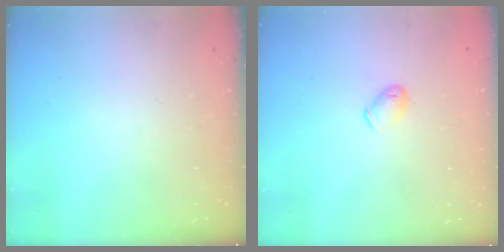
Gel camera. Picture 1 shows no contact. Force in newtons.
{"total": 7.2, "press": 7.1, "slide": 0.9}